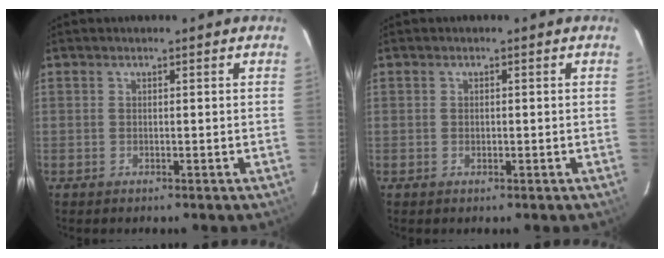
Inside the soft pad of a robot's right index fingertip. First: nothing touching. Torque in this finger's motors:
{"motor_torque": [-0.12, 0.06, -0.04, 0.00]}